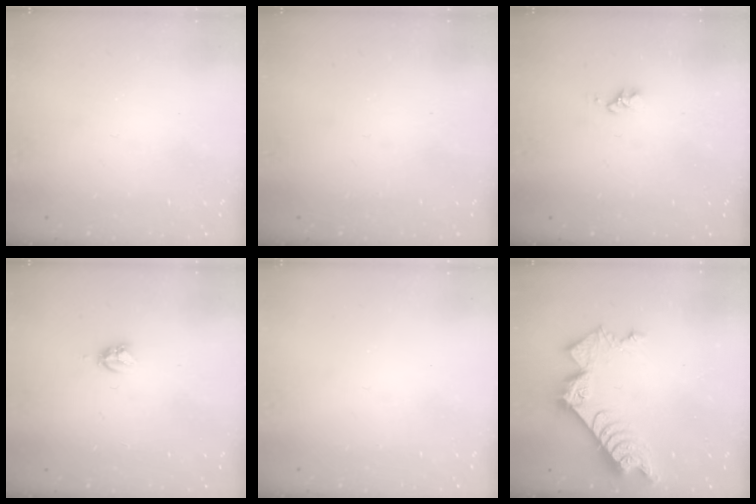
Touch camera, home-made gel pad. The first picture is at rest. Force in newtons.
{"total": 0.0}
{"total": 2.8, "press": 2.8, "slide": 0.3}
{"total": 3.9, "press": 3.9, "slide": 0.4}
{"total": 0.0}
{"total": 10.7, "press": 10.6, "slide": 1.1}